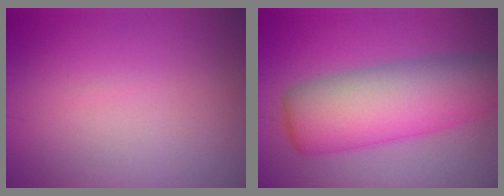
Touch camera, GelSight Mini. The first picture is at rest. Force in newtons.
{"total": 8.9, "press": 8.9, "slide": 0.2}